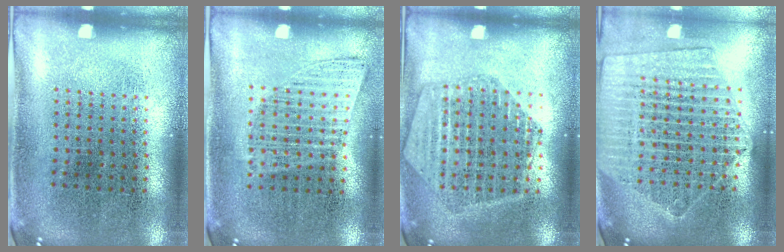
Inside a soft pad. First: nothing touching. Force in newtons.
{"total": 0.9, "press": 0.9, "slide": 0.3}
{"total": 1.7, "press": 1.6, "slide": 0.5}
{"total": 2.2, "press": 2.0, "slide": 0.9}